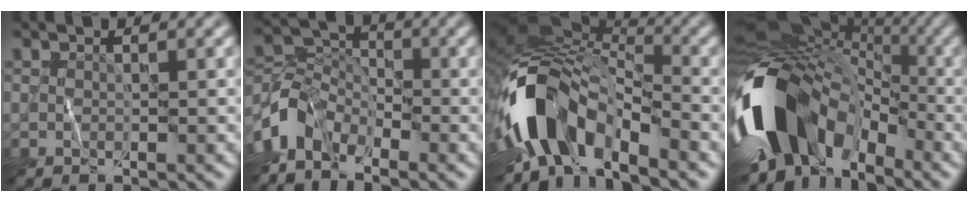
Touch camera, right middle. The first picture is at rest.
{"total": 5.1, "force": [-3.6, 2.8, 2.2], "torque": [-0.041, -0.003, -0.086]}
{"total": 11.1, "force": [-4.7, 6.3, 7.8], "torque": [-0.142, 0.003, -0.091]}
{"total": 16.1, "force": [-3.5, 11.2, 10.9], "torque": [-0.230, 0.000, -0.073]}